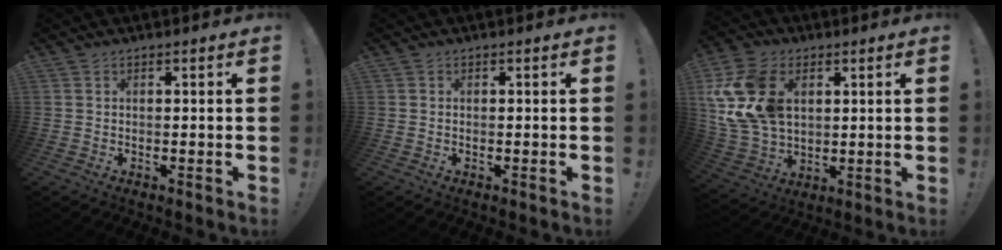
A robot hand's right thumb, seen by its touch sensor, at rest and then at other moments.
{"total": 0.0}
{"total": 19.2, "force": [5.0, 14.0, 12.2], "torque": [-0.227, -0.021, 0.099]}